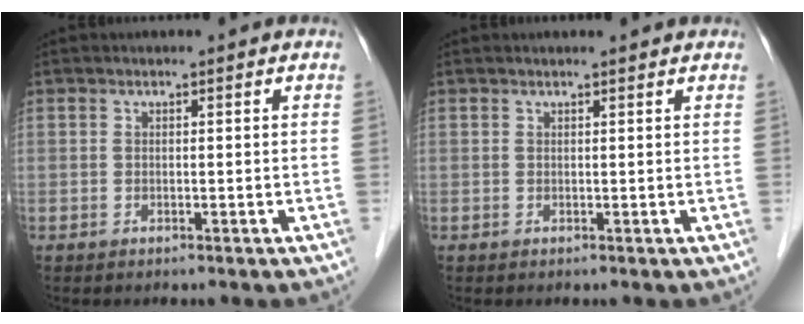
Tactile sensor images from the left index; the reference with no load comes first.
{"total": 1.9, "force": [1.8, 0.3, 0.7], "torque": [-0.014, 0.012, 0.018]}